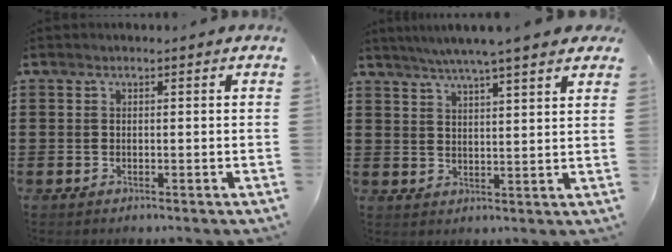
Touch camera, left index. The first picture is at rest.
{"total": 4.9, "force": [4.3, 0.0, 2.5], "torque": [-0.060, -0.009, 0.074]}